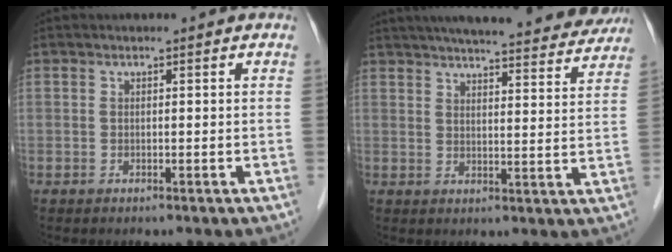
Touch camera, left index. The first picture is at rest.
{"total": 25.5, "force": [22.9, 4.0, 10.5], "torque": [-0.161, -0.005, 0.285]}